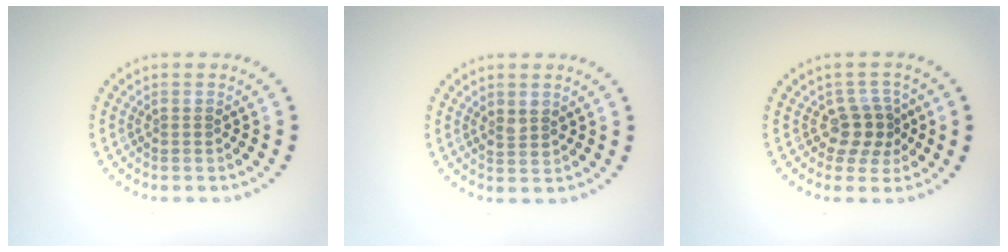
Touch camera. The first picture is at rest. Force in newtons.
{"total": 1.4, "press": 1.4, "slide": 0.3}
{"total": 2.6, "press": 2.2, "slide": 1.4}